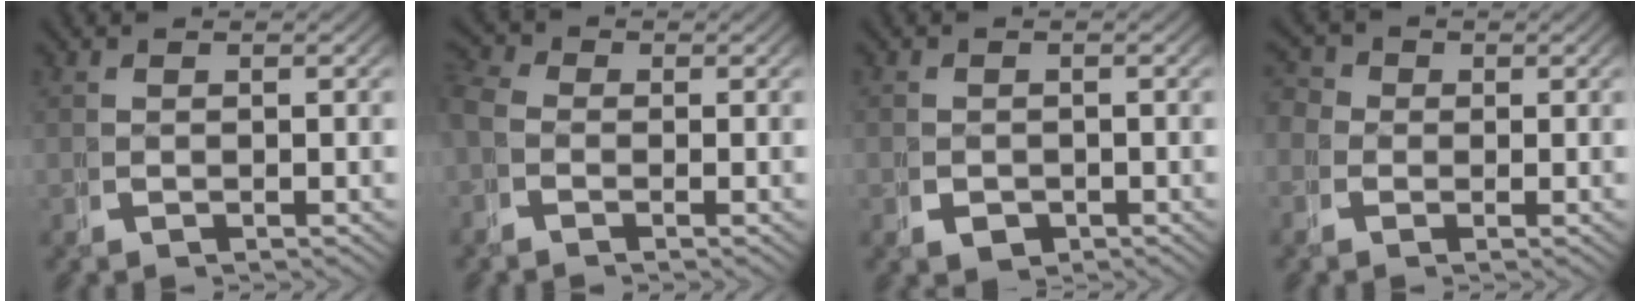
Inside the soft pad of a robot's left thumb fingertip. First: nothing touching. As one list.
[{"total": 3.0, "force": [-0.4, 2.6, 1.4], "torque": [-0.032, 0.000, -0.021]}, {"total": 2.2, "force": [-0.9, 1.8, 1.0], "torque": [-0.021, -0.018, -0.009]}, {"total": 3.0, "force": [0.3, 2.7, 1.4], "torque": [-0.024, -0.002, -0.005]}]